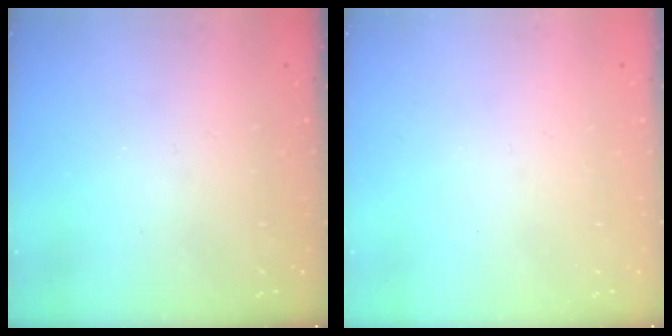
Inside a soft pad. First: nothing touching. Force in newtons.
{"total": 0.0}